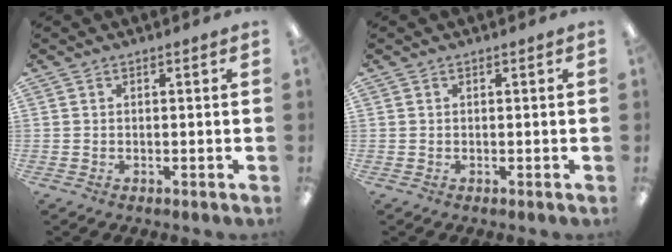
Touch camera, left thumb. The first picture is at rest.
{"total": 0.0}